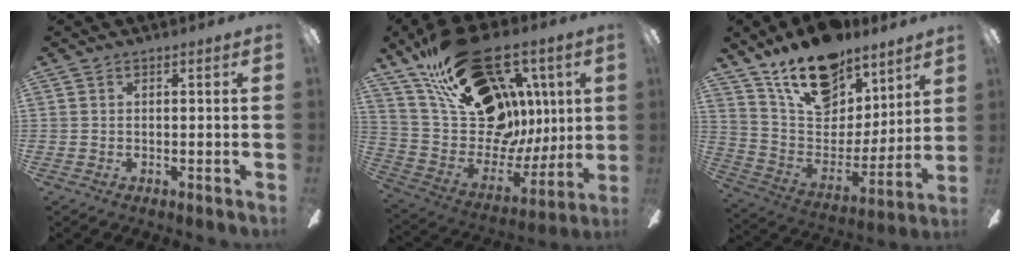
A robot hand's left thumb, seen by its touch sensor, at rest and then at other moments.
{"total": 30.7, "force": [14.8, 18.9, 19.1], "torque": [-0.308, -0.080, 0.298]}
{"total": 19.3, "force": [14.4, 9.9, 8.1], "torque": [-0.141, -0.096, 0.259]}